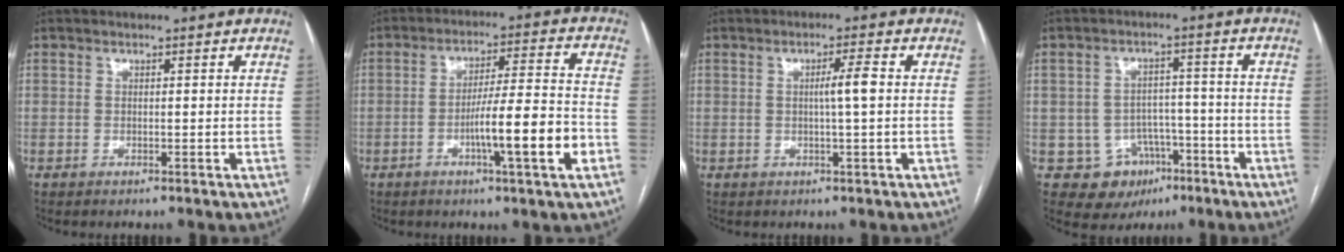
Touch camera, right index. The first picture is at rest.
{"total": 11.0, "force": [-3.8, -0.1, 10.3], "torque": [-0.167, 0.001, -0.060]}
{"total": 3.1, "force": [0.2, -0.3, 3.1], "torque": [-0.053, 0.002, 0.003]}
{"total": 7.6, "force": [-3.2, 6.7, 1.4], "torque": [-0.008, 0.017, -0.034]}